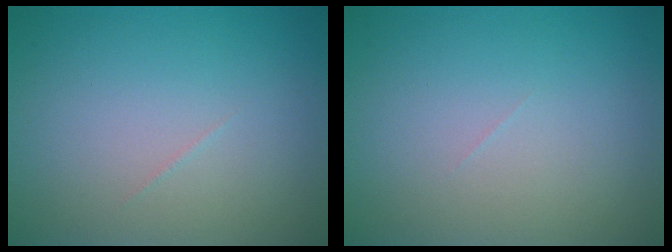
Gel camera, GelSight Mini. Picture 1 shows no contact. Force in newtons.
{"total": 0.0}